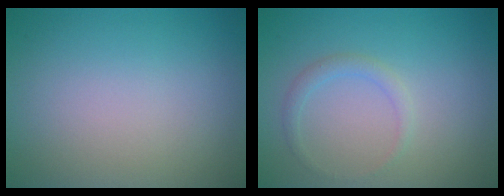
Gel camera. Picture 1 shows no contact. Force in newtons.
{"total": 1.3, "press": 1.3, "slide": 0.1}